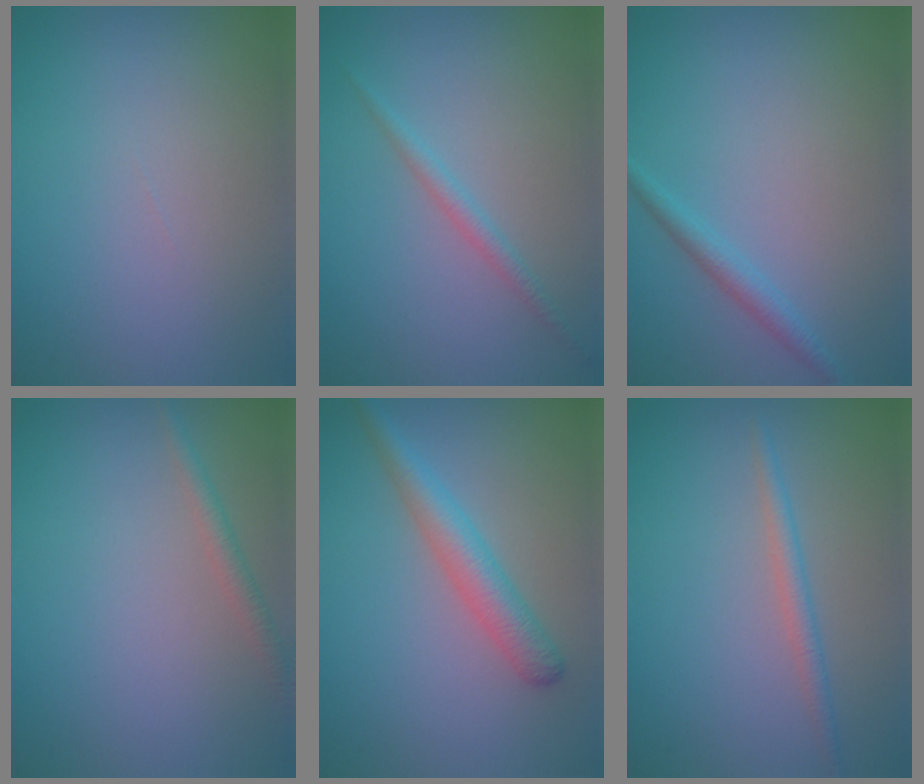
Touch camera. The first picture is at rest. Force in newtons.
{"total": 1.4, "press": 1.4, "slide": 0.1}
{"total": 1.6, "press": 1.6, "slide": 0.1}
{"total": 1.5, "press": 1.5, "slide": 0.0}
{"total": 3.3, "press": 3.3, "slide": 0.2}
{"total": 1.7, "press": 1.7, "slide": 0.0}